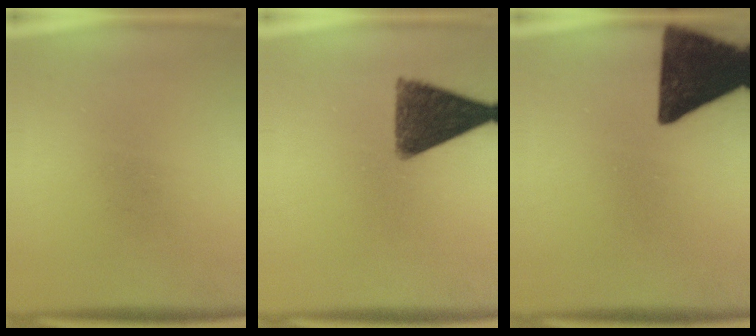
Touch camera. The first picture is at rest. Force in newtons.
{"total": 11.5}
{"total": 16.4}